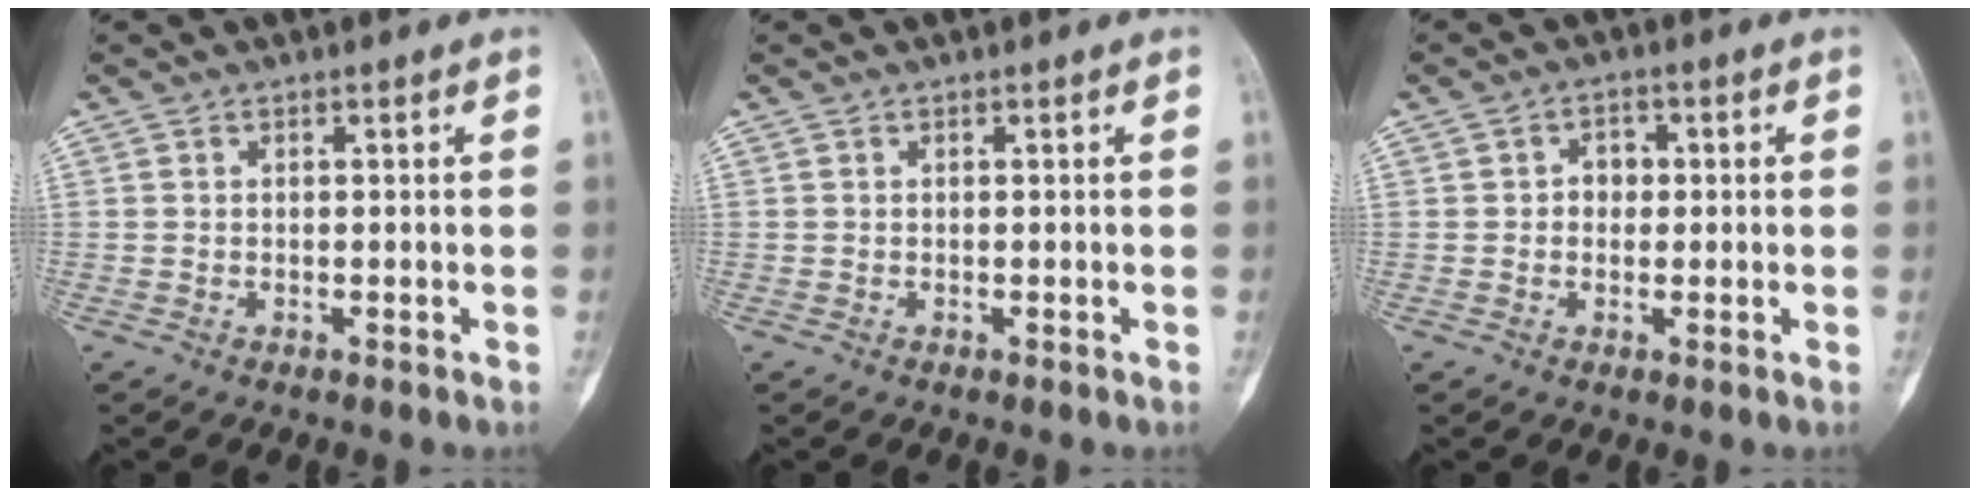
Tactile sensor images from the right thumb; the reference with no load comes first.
{"total": 0.0}
{"total": 3.0, "force": [0.1, 2.5, 1.6], "torque": [-0.006, 0.009, -0.003]}